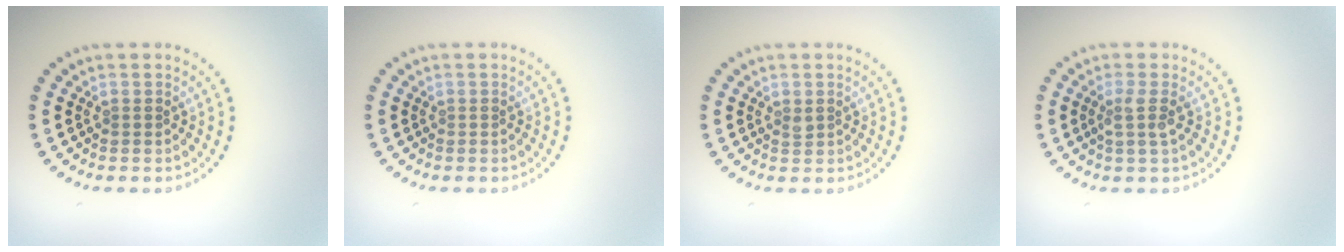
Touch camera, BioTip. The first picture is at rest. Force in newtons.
{"total": 0.0}
{"total": 0.6, "press": 0.6, "slide": 0.2}
{"total": 1.7, "press": 1.3, "slide": 1.2}